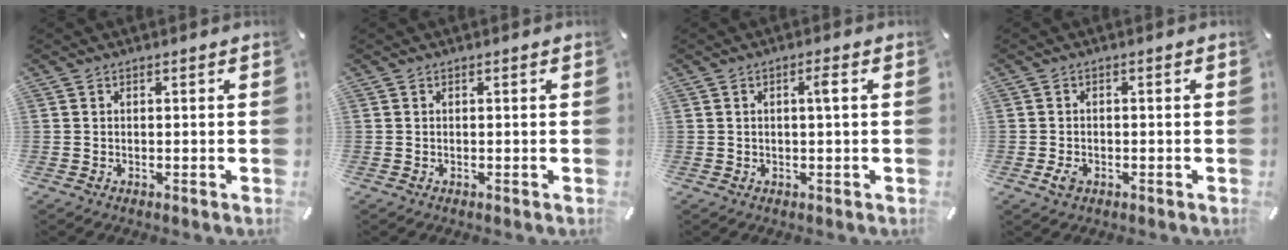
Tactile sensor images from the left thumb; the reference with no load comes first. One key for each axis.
{"total": 0.0}
{"total": 2.4, "fx": 0.5, "fy": 0.3, "fz": 2.3, "tx": -0.046, "ty": 0.003, "tz": 0.006}
{"total": 2.5, "fx": -0.9, "fy": 1.8, "fz": 1.6, "tx": -0.035, "ty": 0.002, "tz": -0.018}